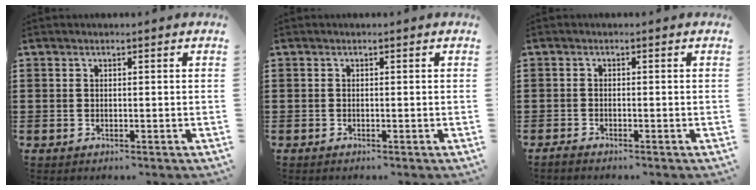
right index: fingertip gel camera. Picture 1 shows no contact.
{"total": 0.0}
{"total": 0.9, "force": [-0.9, 0.0, 0.1], "torque": [-0.005, -0.001, -0.018]}